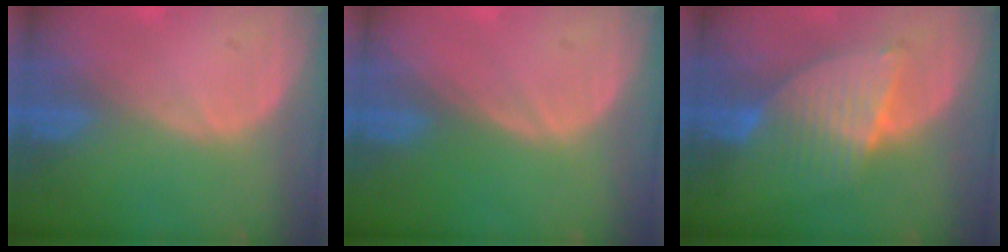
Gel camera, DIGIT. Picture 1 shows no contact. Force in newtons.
{"total": 0.0}
{"total": 6.3, "press": 6.3, "slide": 0.6}